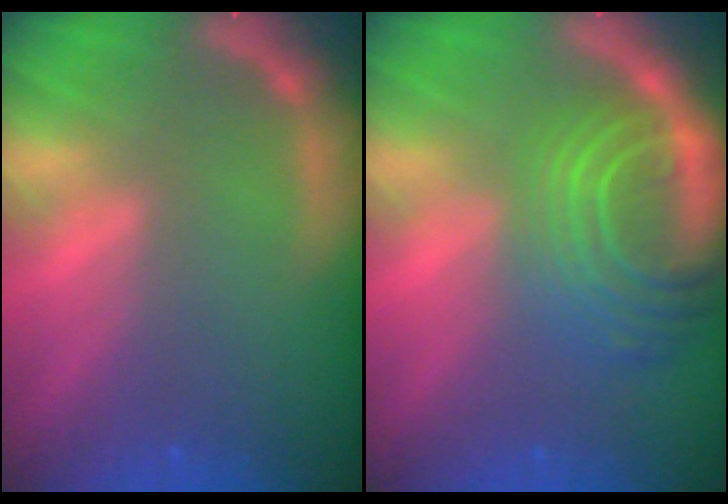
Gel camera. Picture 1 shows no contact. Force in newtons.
{"total": 10.0}